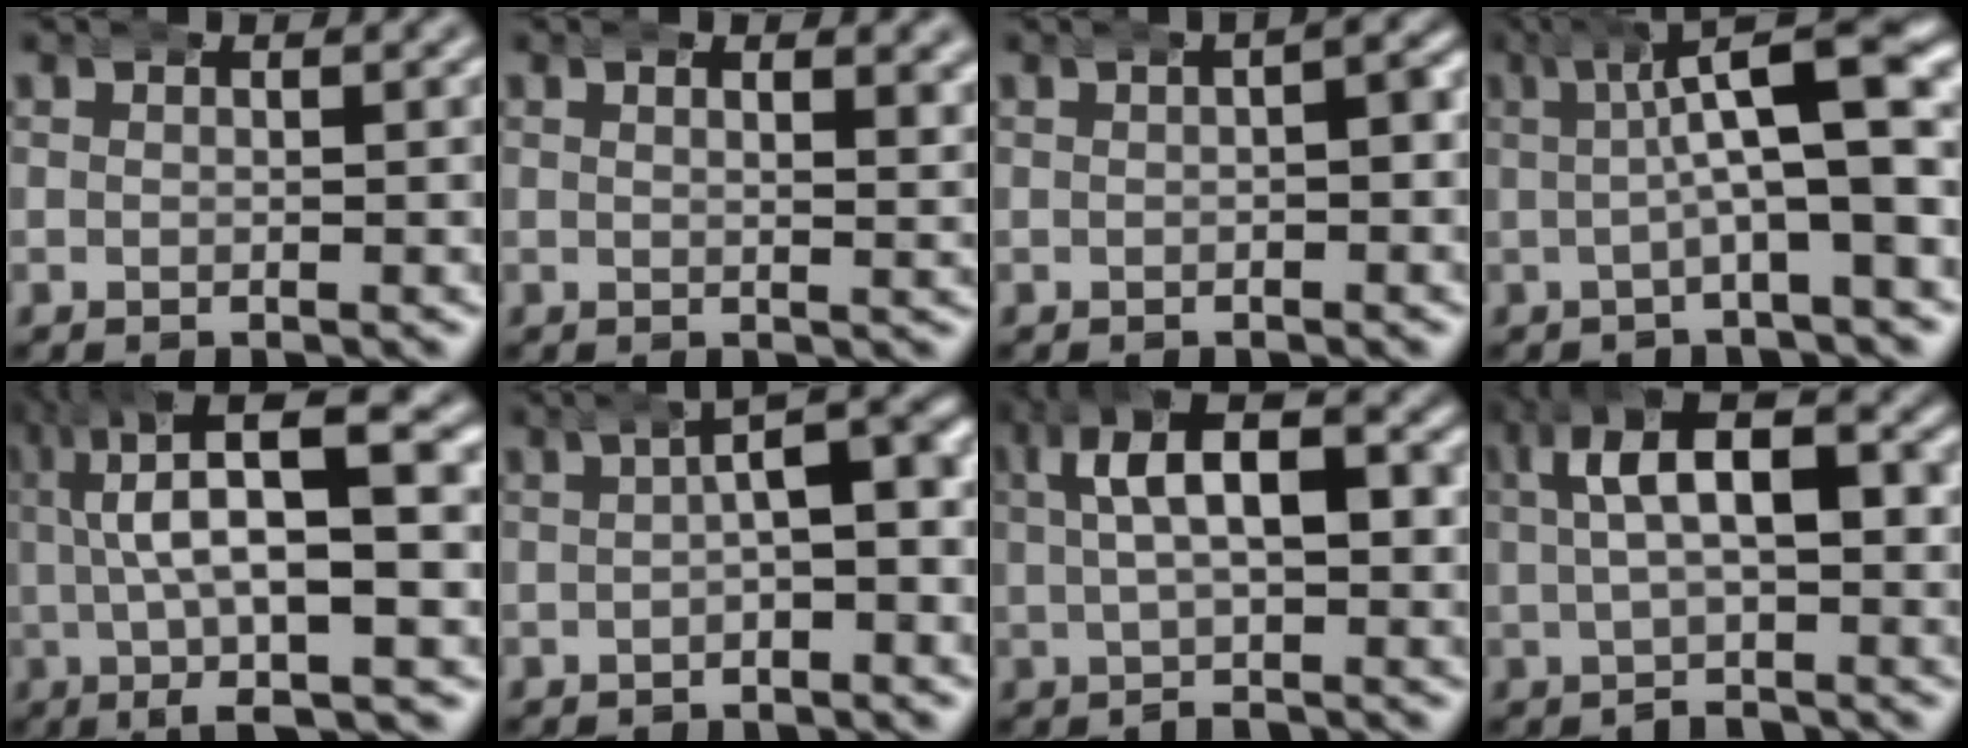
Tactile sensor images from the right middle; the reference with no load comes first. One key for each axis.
{"total": 1.8, "fx": 1.1, "fy": 0.5, "fz": 1.3, "tx": -0.016, "ty": -0.001, "tz": 0.015}
{"total": 2.0, "fx": 0.4, "fy": 1.0, "fz": 1.8, "tx": -0.015, "ty": 0.006, "tz": 0.005}
{"total": 9.0, "fx": 1.5, "fy": 2.8, "fz": 8.4, "tx": -0.097, "ty": 0.023, "tz": 0.013}
{"total": 12.2, "fx": 1.7, "fy": 4.7, "fz": 11.1, "tx": -0.155, "ty": 0.018, "tz": 0.020}
{"total": 5.1, "fx": 0.4, "fy": 1.8, "fz": 4.8, "tx": -0.047, "ty": 0.006, "tz": 0.005}
{"total": 8.5, "fx": 1.1, "fy": 4.9, "fz": 6.8, "tx": -0.090, "ty": 0.019, "tz": 0.003}
{"total": 8.0, "fx": 0.3, "fy": 4.7, "fz": 6.4, "tx": -0.086, "ty": 0.013, "tz": -0.007}